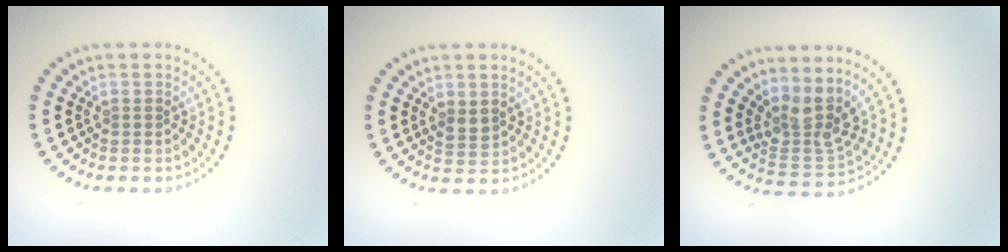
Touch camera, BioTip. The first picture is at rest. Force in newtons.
{"total": 1.2, "press": 1.1, "slide": 0.4}
{"total": 3.7, "press": 2.8, "slide": 2.4}